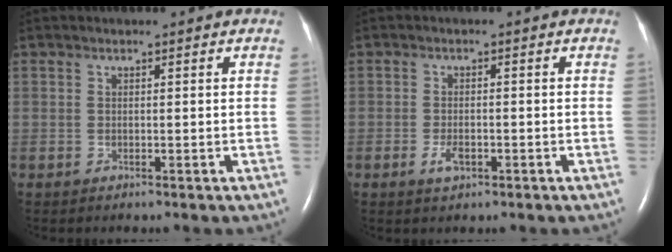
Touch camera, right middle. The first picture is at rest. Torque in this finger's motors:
{"motor_torque": [0.02, 0.02, 0.01, 0.02]}